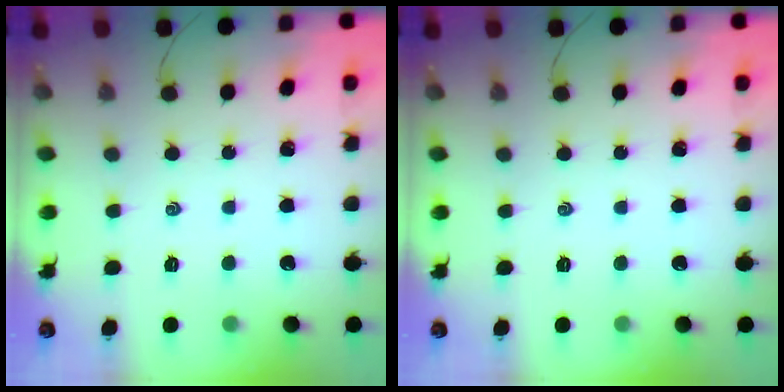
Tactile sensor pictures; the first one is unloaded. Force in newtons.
{"total": 0.0}